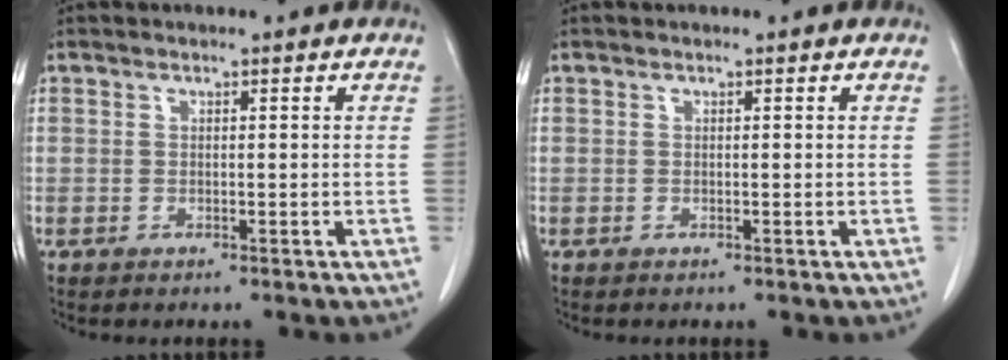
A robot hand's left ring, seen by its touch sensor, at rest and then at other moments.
{"total": 0.0}